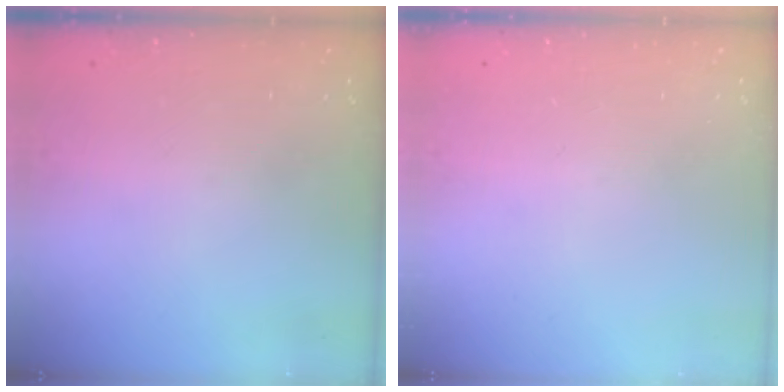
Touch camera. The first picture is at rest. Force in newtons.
{"total": 0.0}